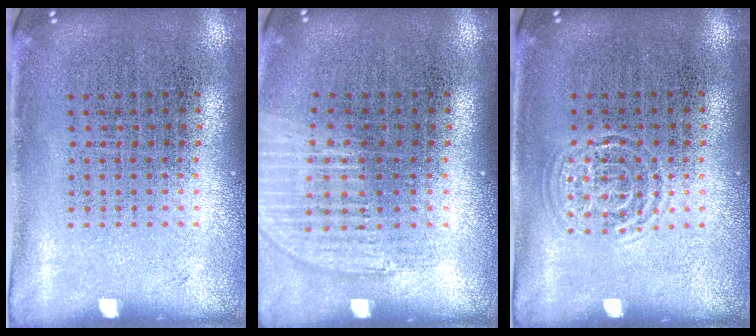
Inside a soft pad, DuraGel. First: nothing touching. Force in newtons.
{"total": 1.2, "press": 1.2, "slide": 0.3}
{"total": 0.8, "press": 0.8, "slide": 0.1}